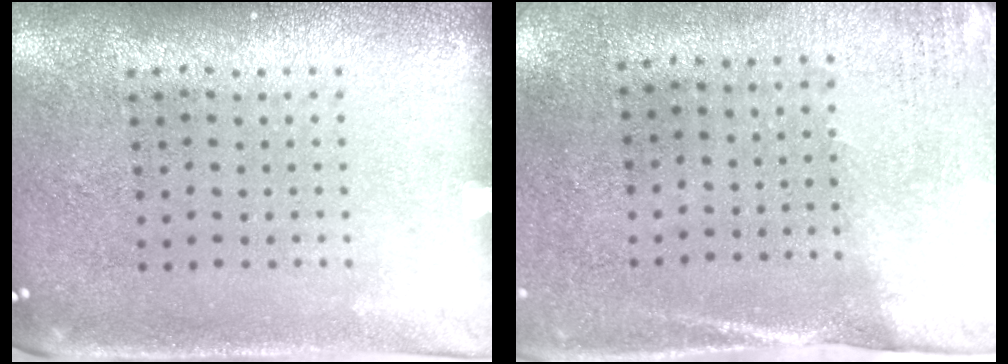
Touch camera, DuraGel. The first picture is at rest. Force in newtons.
{"total": 2.6, "press": 2.3, "slide": 1.3}